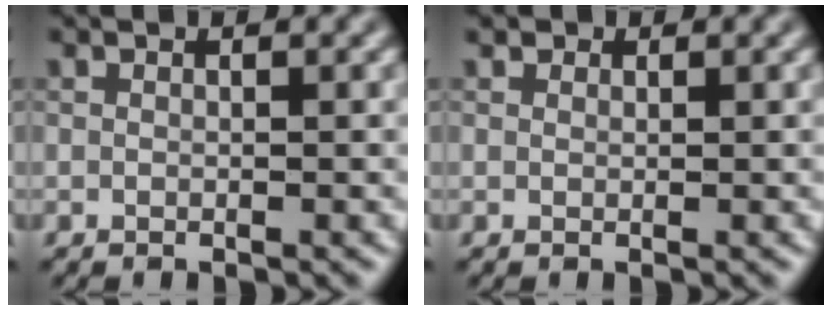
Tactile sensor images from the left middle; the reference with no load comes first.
{"total": 0.6, "force": [0.5, 0.3, 0.0], "torque": [-0.003, -0.004, 0.003]}